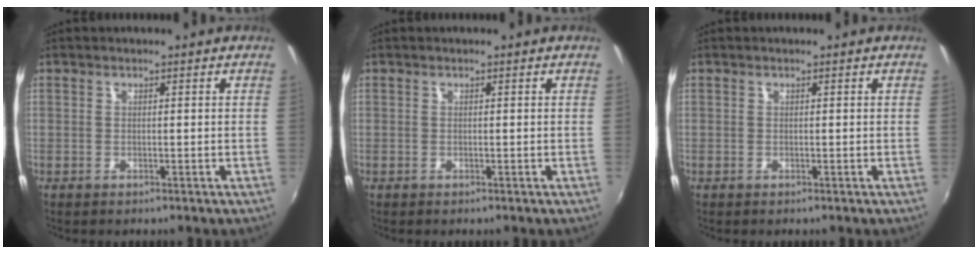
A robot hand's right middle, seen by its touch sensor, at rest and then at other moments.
{"total": 0.0}
{"total": 0.0}